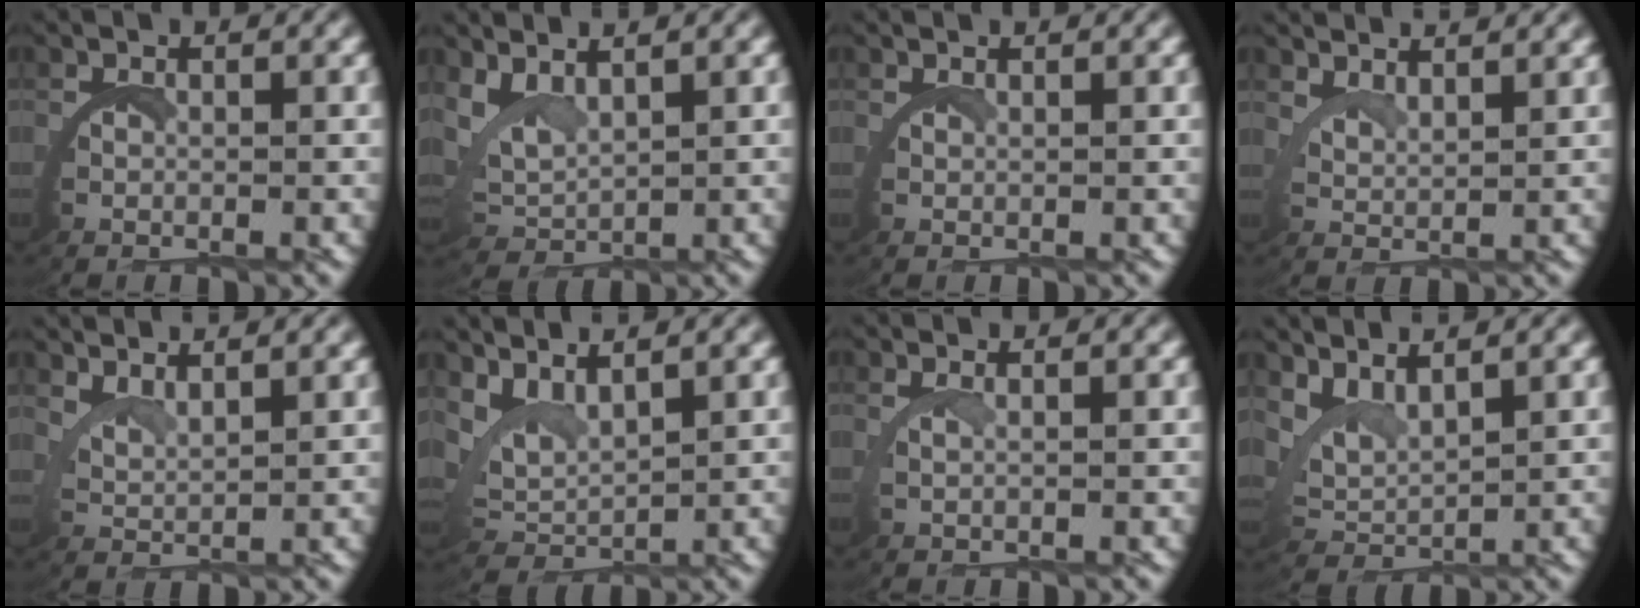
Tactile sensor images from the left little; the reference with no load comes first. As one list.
[{"total": 3.6, "force": [2.4, 2.0, 1.7], "torque": [-0.070, -0.008, 0.052]}, {"total": 1.2, "force": [1.0, -0.7, 0.0], "torque": [0.002, 0.005, 0.017]}, {"total": 3.9, "force": [3.8, -0.4, 0.5], "torque": [-0.019, -0.002, 0.070]}, {"total": 3.6, "force": [3.4, 0.2, 0.9], "torque": [-0.031, -0.004, 0.063]}, {"total": 5.0, "force": [3.0, 3.1, 2.5], "torque": [-0.083, -0.003, 0.052]}, {"total": 1.1, "force": [0.7, -0.7, 0.5], "torque": [-0.020, 0.002, 0.016]}, {"total": 4.5, "force": [3.0, 2.6, 2.1], "torque": [-0.073, -0.002, 0.051]}]